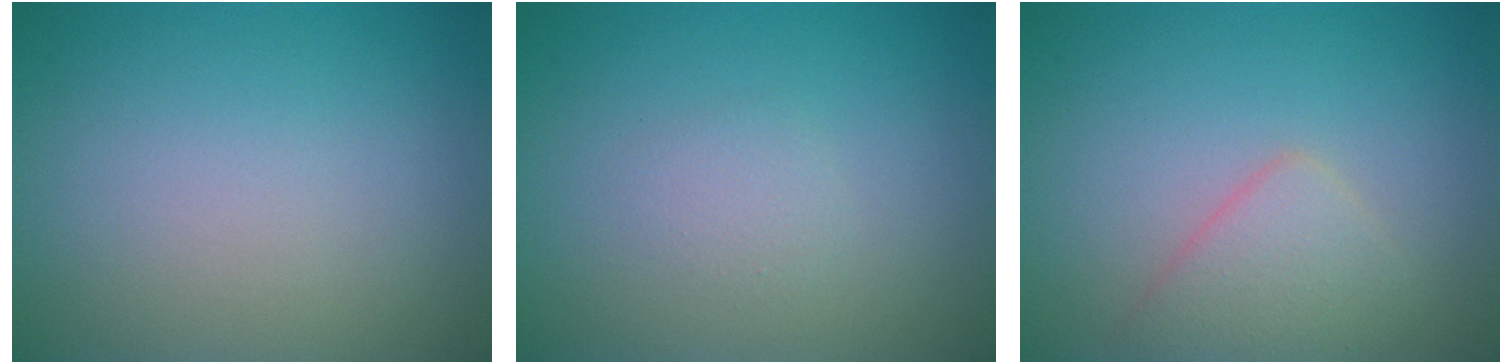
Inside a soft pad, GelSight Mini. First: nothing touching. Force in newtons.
{"total": 1.0, "press": 1.0, "slide": 0.0}
{"total": 2.7, "press": 2.7, "slide": 0.1}